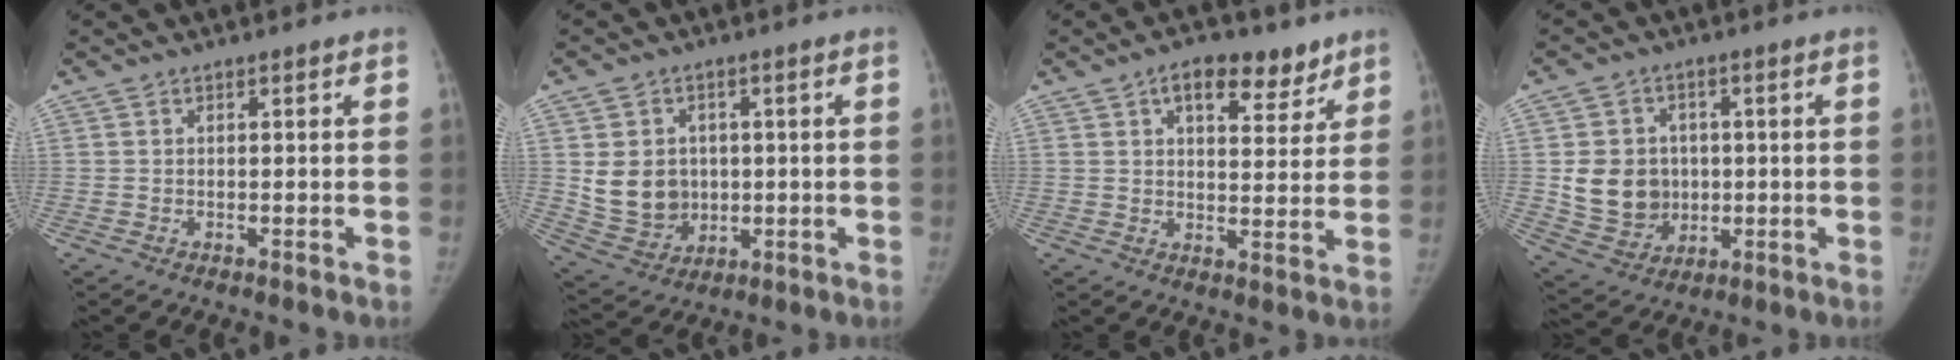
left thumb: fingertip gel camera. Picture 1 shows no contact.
{"total": 10.5, "force": [0.7, 9.0, 5.3], "torque": [-0.054, -0.009, 0.032]}
{"total": 9.9, "force": [5.9, 5.1, 6.1], "torque": [-0.055, -0.024, 0.085]}
{"total": 11.5, "force": [0.3, 10.1, 5.4], "torque": [-0.060, -0.004, 0.023]}